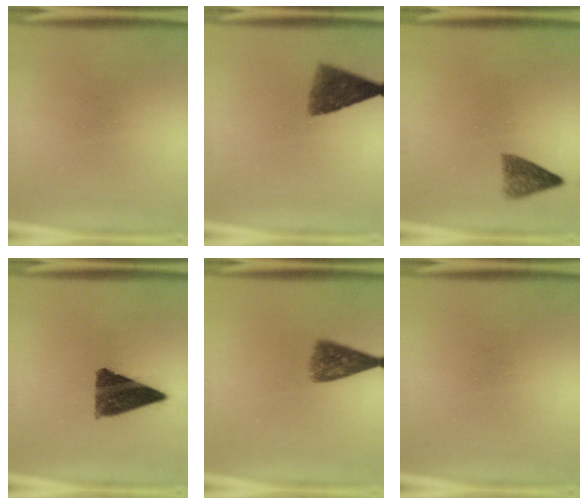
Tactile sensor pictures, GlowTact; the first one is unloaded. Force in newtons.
{"total": 6.8}
{"total": 3.5}
{"total": 10.7}
{"total": 5.9}
{"total": 0.0}